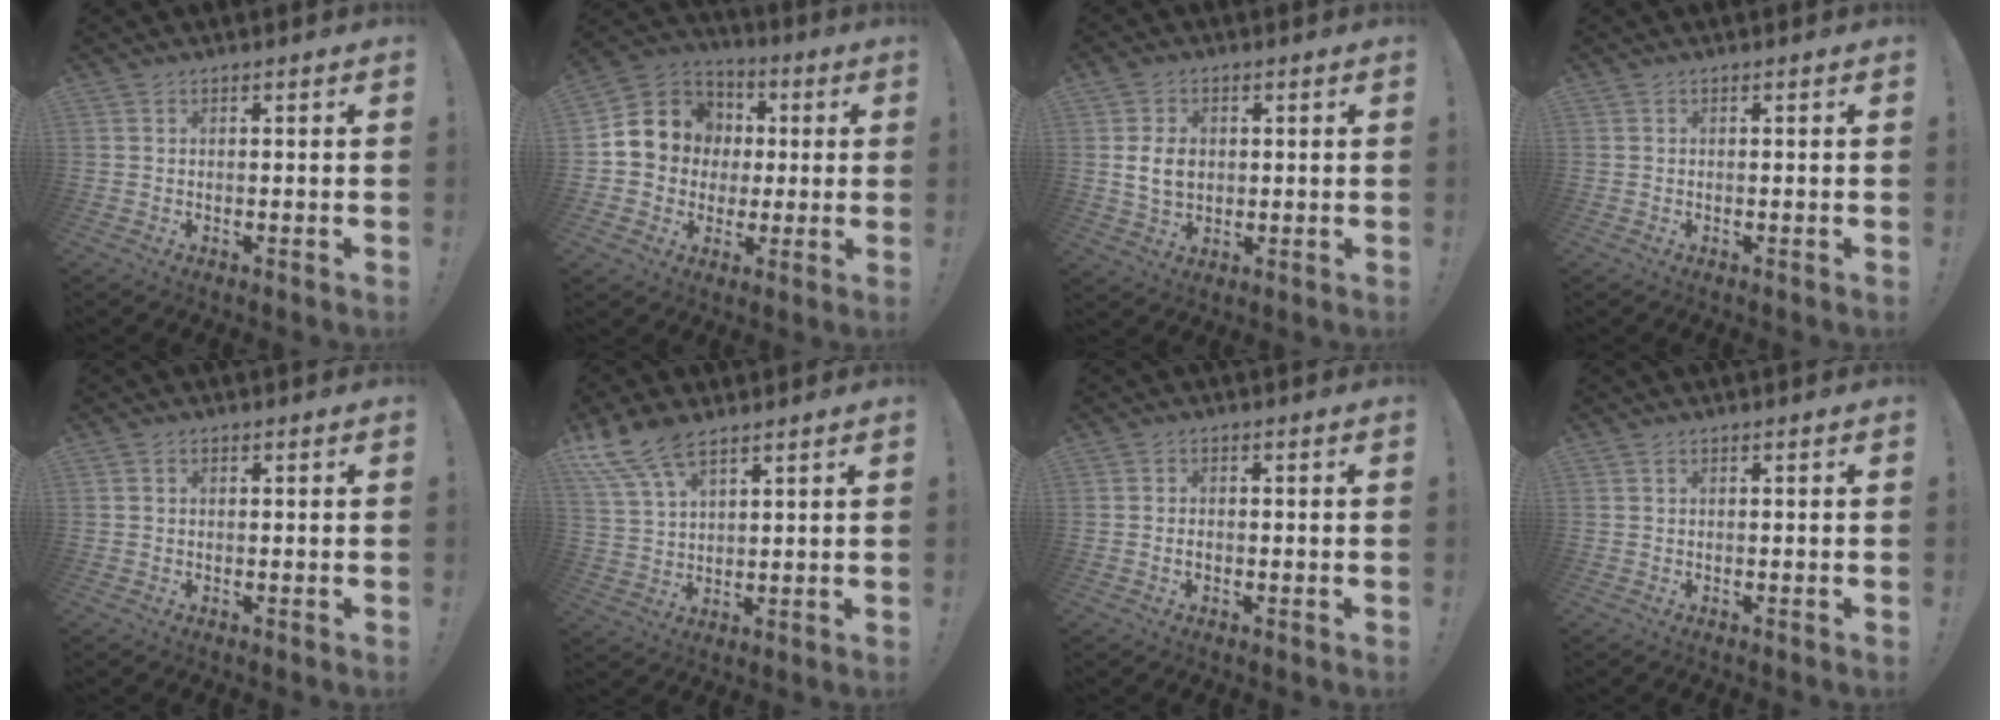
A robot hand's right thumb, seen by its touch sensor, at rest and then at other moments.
{"total": 12.3, "force": [1.5, 11.7, 3.5], "torque": [-0.039, 0.001, 0.048]}
{"total": 7.6, "force": [0.6, 5.9, 4.8], "torque": [-0.072, 0.001, 0.011]}
{"total": 0.0}
{"total": 0.6, "force": [0.1, 0.6, 0.2], "torque": [-0.004, 0.003, 0.003]}
{"total": 10.8, "force": [7.7, 4.8, 5.8], "torque": [-0.115, -0.030, 0.150]}
{"total": 1.3, "force": [-0.6, 0.8, 0.9], "torque": [-0.006, 0.001, -0.012]}
{"total": 0.0}